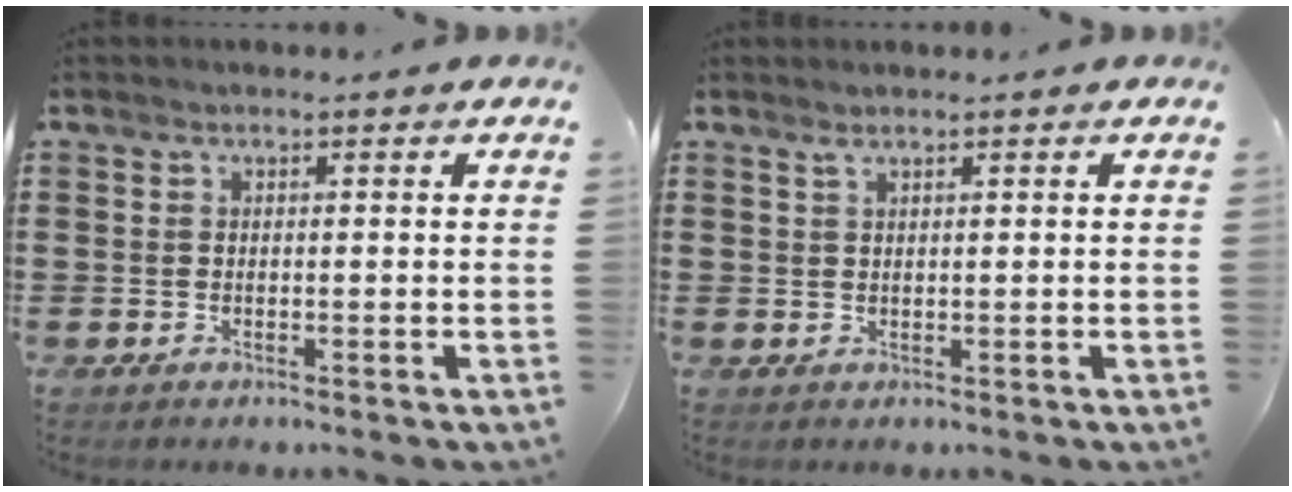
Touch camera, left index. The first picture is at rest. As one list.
[{"total": 0.9, "force": [0.5, 0.0, 0.7], "torque": [-0.014, 0.000, 0.009]}]